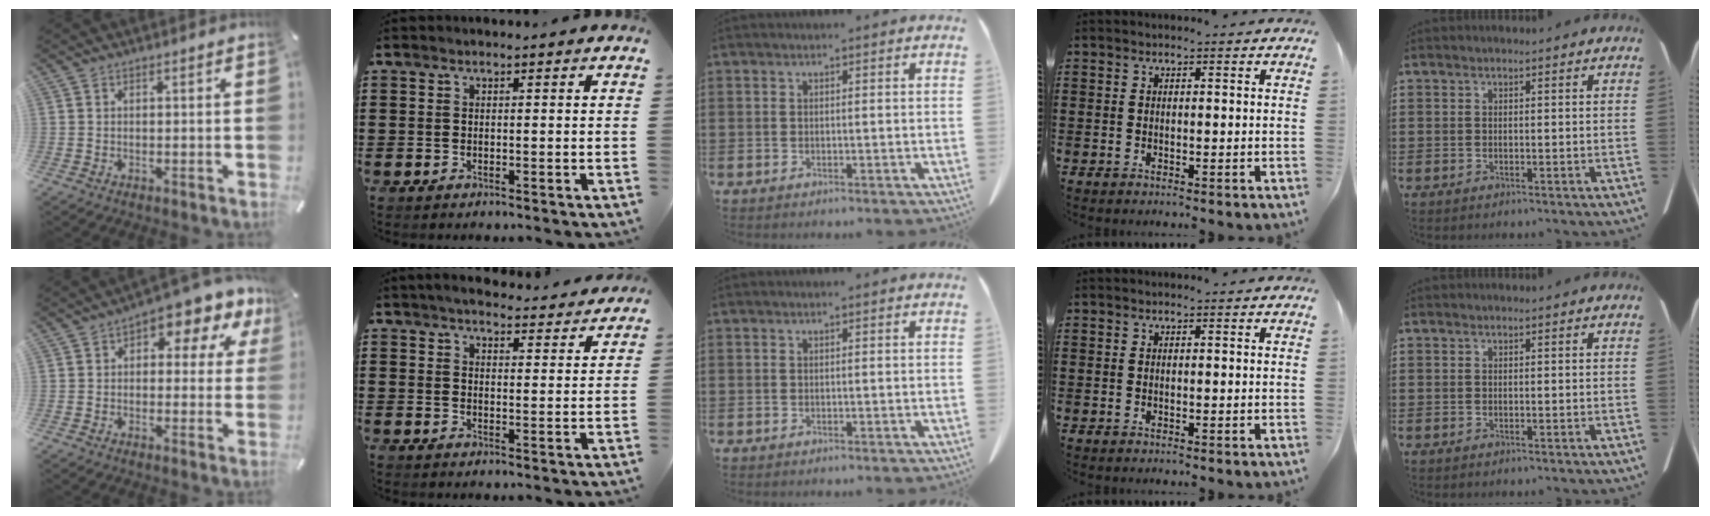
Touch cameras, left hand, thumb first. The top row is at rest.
{"thumb": {"total": 9.1, "force": [4.8, 4.4, 6.4], "torque": [-0.087, -0.033, 0.078]}, "index": {"total": 3.9, "force": [3.9, 0.3, 0.8], "torque": [-0.027, -0.020, 0.068]}}